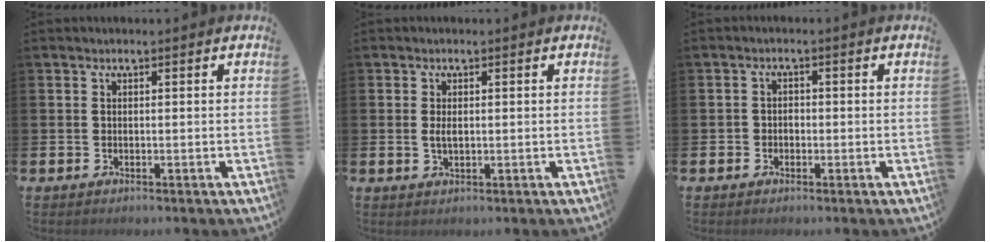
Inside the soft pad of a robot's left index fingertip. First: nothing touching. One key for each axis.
{"total": 1.5, "fx": 0.1, "fy": 0.7, "fz": 1.3, "tx": -0.021, "ty": 0.001, "tz": 0.000}
{"total": 1.0, "fx": -0.5, "fy": 0.9, "fz": 0.2, "tx": 0.001, "ty": 0.002, "tz": -0.013}